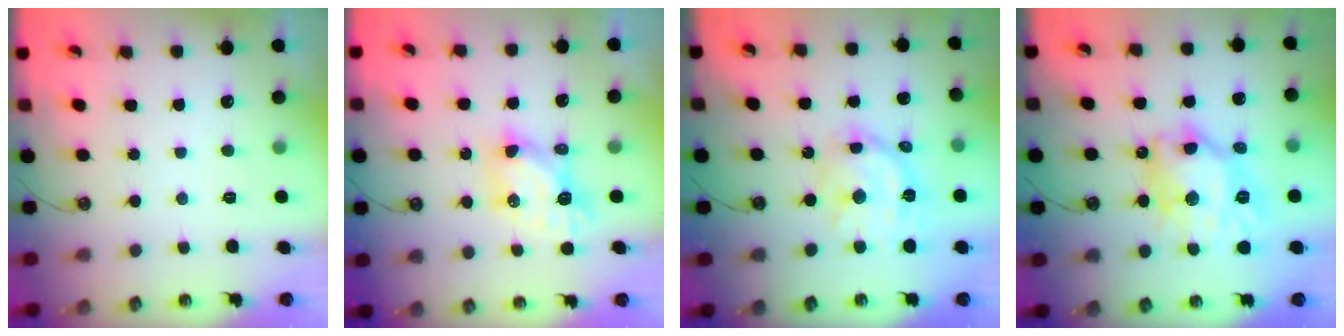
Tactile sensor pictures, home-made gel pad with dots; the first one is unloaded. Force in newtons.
{"total": 6.7, "press": 6.7, "slide": 0.2}
{"total": 13.9, "press": 13.9, "slide": 0.9}
{"total": 14.7, "press": 14.6, "slide": 1.7}